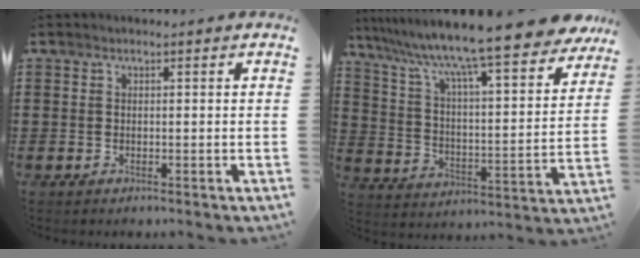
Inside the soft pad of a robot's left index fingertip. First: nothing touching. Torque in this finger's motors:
{"motor_torque": [2.14, 0.00, 1.05, 0.16]}